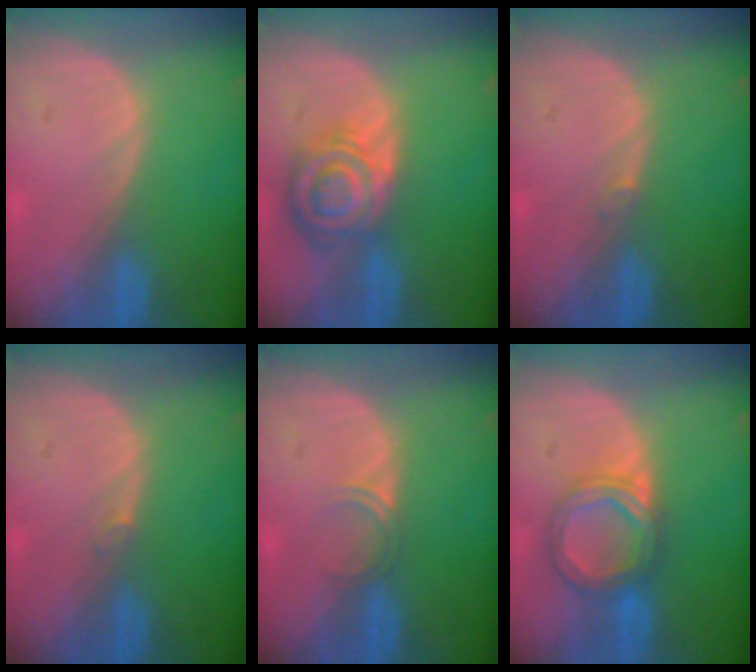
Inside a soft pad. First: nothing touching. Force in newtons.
{"total": 8.4, "press": 7.2, "slide": 4.2}
{"total": 0.6, "press": 0.5, "slide": 0.3}
{"total": 0.6, "press": 0.5, "slide": 0.3}
{"total": 1.8, "press": 1.5, "slide": 1.1}
{"total": 6.2, "press": 6.2, "slide": 0.4}